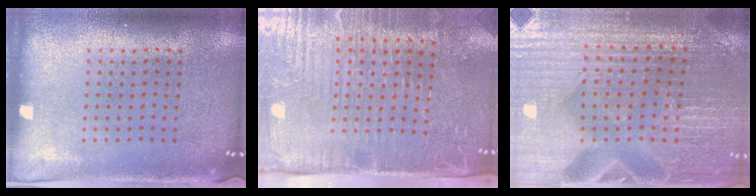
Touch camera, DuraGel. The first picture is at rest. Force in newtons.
{"total": 5.0, "press": 4.3, "slide": 2.5}
{"total": 3.5, "press": 3.5, "slide": 0.3}